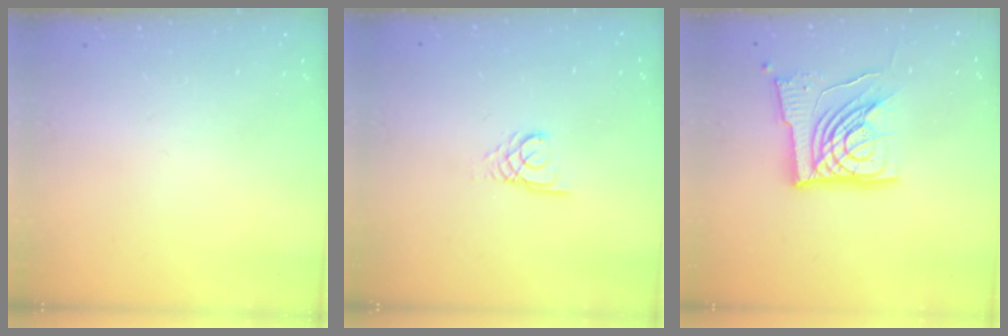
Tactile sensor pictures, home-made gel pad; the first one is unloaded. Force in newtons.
{"total": 2.5, "press": 2.5, "slide": 0.2}
{"total": 15.6, "press": 15.5, "slide": 1.6}